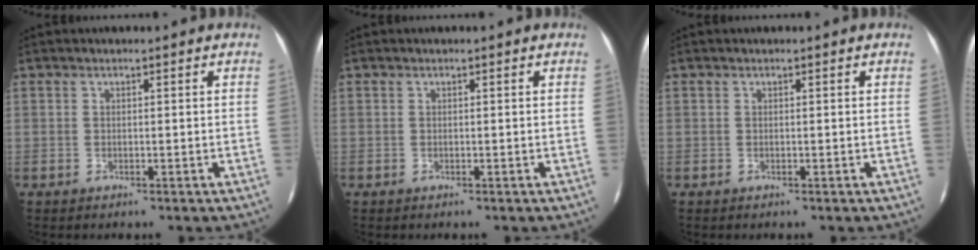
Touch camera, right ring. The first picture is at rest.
{"total": 0.0}
{"total": 0.0}